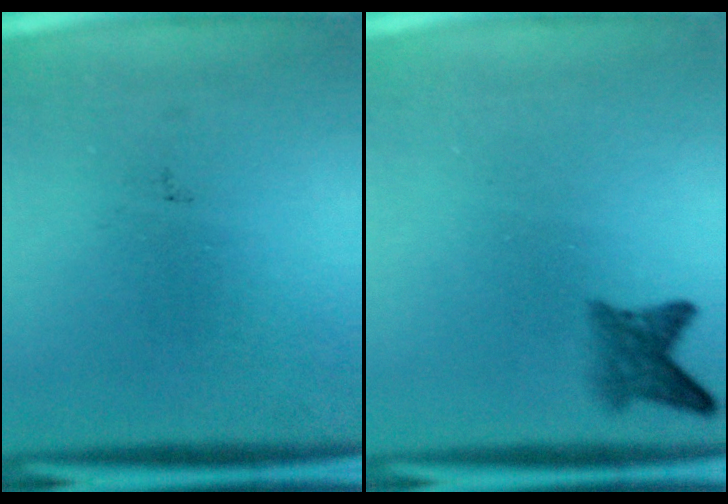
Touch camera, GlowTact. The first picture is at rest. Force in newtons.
{"total": 2.8}